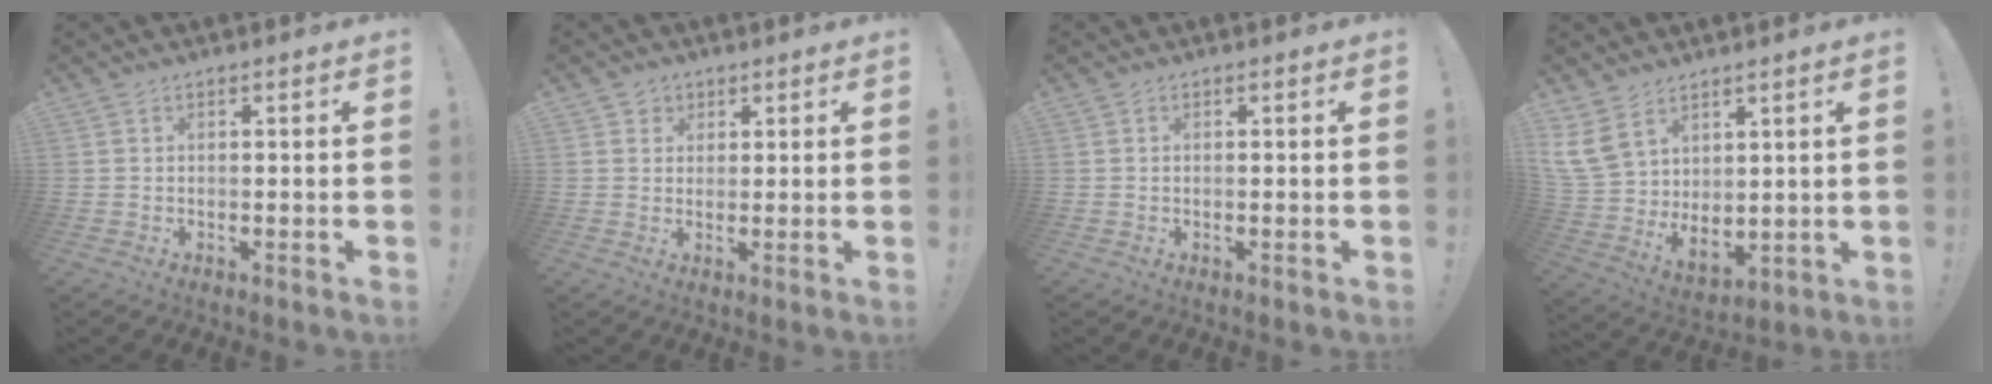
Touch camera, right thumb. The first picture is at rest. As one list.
[{"total": 2.8, "force": [1.3, 2.4, 0.3], "torque": [0.004, -0.006, 0.023]}, {"total": 0.0}, {"total": 9.9, "force": [6.0, 5.8, 5.2], "torque": [-0.122, -0.046, 0.120]}]